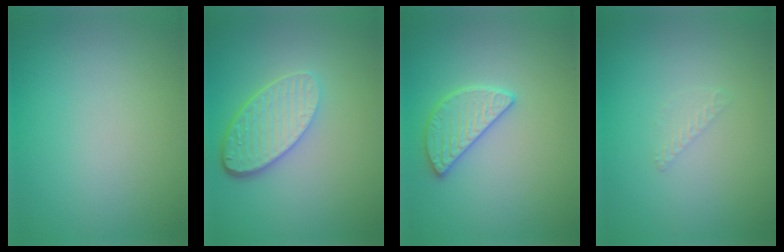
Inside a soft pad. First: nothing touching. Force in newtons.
{"total": 5.3, "press": 3.9, "slide": 3.6}
{"total": 2.8, "press": 2.8, "slide": 0.1}
{"total": 0.8, "press": 0.8, "slide": 0.0}